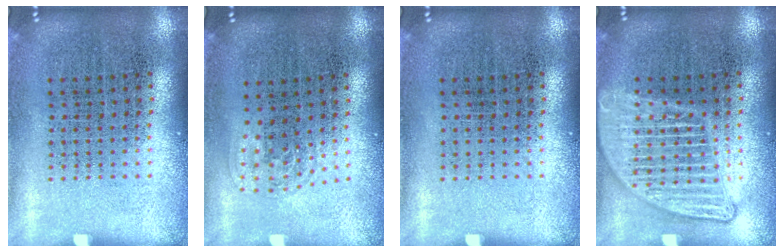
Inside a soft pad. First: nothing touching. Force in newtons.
{"total": 0.9, "press": 0.7, "slide": 0.6}
{"total": 0.0}
{"total": 2.7, "press": 2.7, "slide": 0.2}